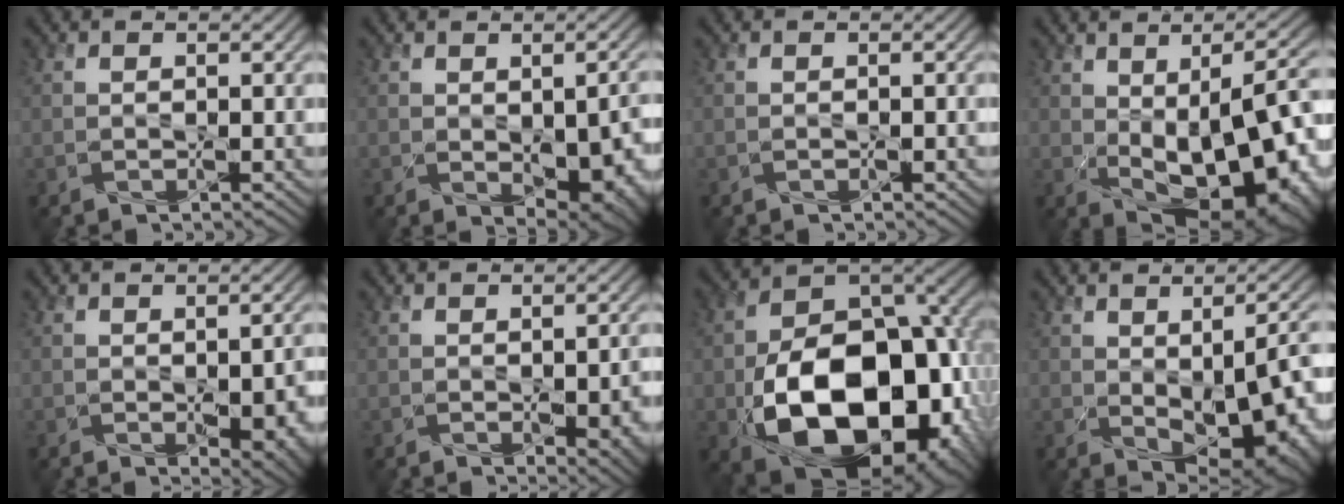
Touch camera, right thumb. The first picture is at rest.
{"total": 7.7, "force": [-1.6, 4.2, 6.3], "torque": [-0.098, -0.027, -0.005]}
{"total": 0.0}
{"total": 16.8, "force": [-3.3, 9.1, 13.8], "torque": [-0.174, -0.025, -0.026]}
{"total": 5.7, "force": [-1.2, 3.1, 4.7], "torque": [-0.071, -0.022, -0.001]}
{"total": 4.5, "force": [-1.1, 2.4, 3.6], "torque": [-0.053, -0.013, -0.005]}
{"total": 19.5, "force": [-6.6, 12.7, 13.3], "torque": [-0.230, -0.054, -0.085]}
{"total": 12.4, "force": [-2.4, 6.8, 10.1], "torque": [-0.125, -0.026, -0.012]}